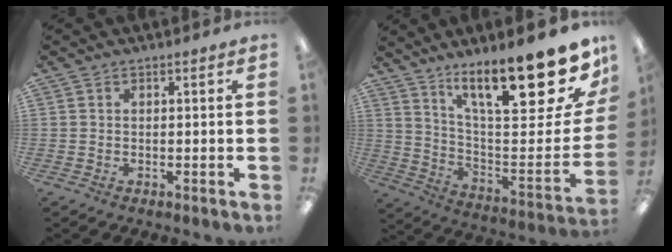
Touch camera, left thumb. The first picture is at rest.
{"total": 25.3, "force": [15.4, 6.4, 19.1], "torque": [-0.268, -0.103, 0.253]}